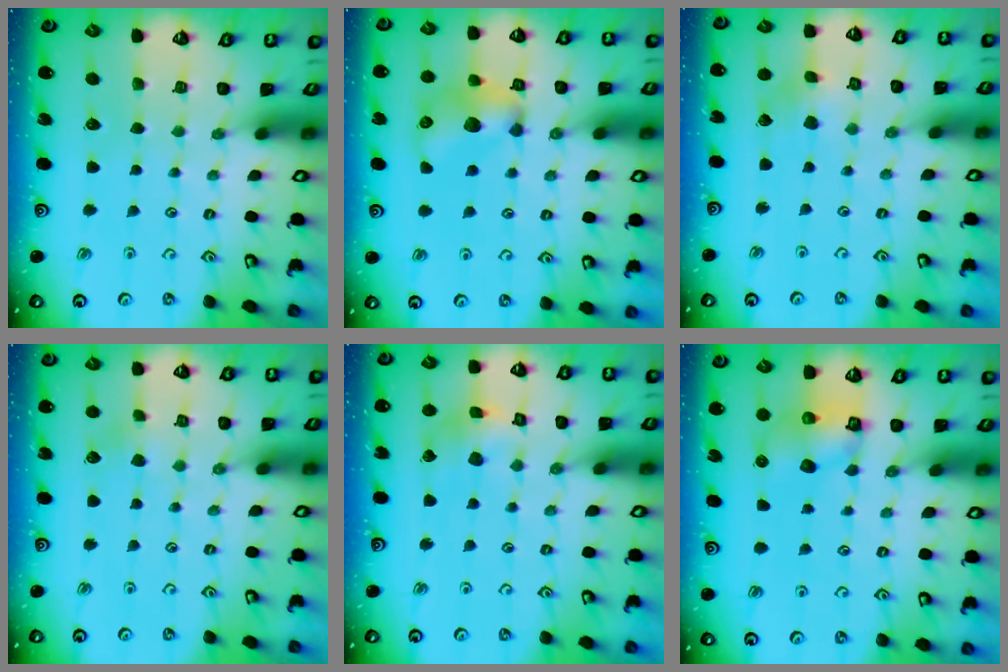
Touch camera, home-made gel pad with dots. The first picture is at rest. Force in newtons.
{"total": 12.1, "press": 12.0, "slide": 1.0}
{"total": 3.4, "press": 3.4, "slide": 0.4}
{"total": 2.9, "press": 2.9, "slide": 0.2}
{"total": 5.8, "press": 5.8, "slide": 0.5}
{"total": 9.2, "press": 9.2, "slide": 0.4}